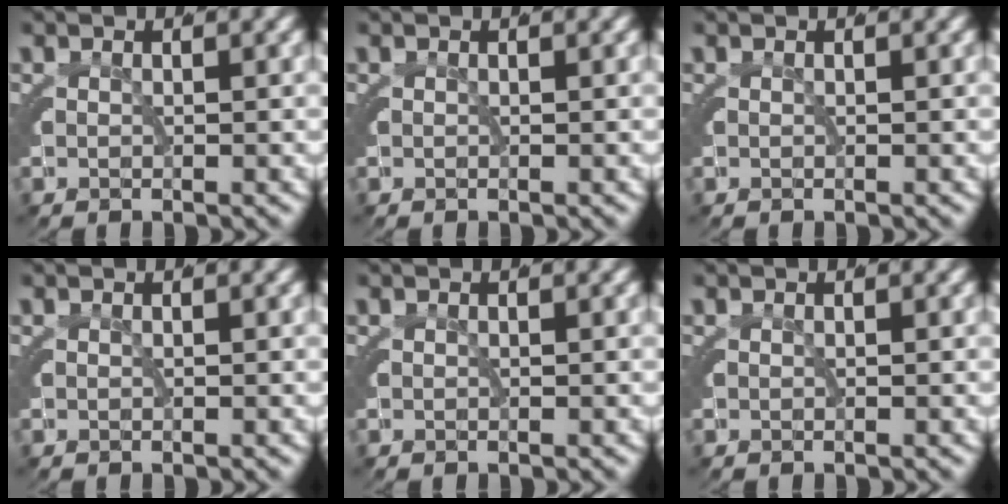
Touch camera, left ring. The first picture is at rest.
{"total": 0.0}
{"total": 0.0}
{"total": 0.0}
{"total": 0.0}
{"total": 0.0}